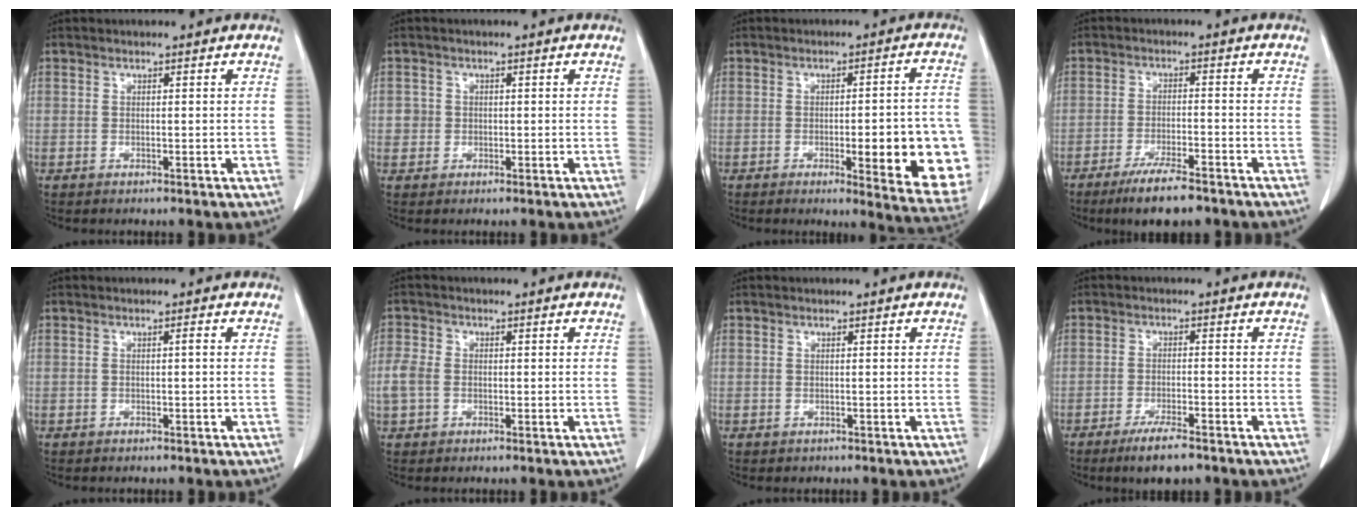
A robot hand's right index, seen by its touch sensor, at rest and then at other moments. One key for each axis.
{"total": 1.8, "fx": 0.0, "fy": 1.8, "fz": 0.2, "tx": 0.007, "ty": 0.005, "tz": -0.001}
{"total": 14.9, "fx": -3.6, "fy": 2.8, "fz": 14.2, "tx": -0.108, "ty": 0.010, "tz": -0.030}
{"total": 8.3, "fx": -6.3, "fy": 1.4, "fz": 5.2, "tx": -0.086, "ty": -0.016, "tz": -0.101}
{"total": 0.6, "fx": 0.0, "fy": 0.0, "fz": 0.6, "tx": -0.009, "ty": 0.001, "tz": -0.001}
{"total": 3.5, "fx": -0.5, "fy": 2.6, "fz": 2.2, "tx": -0.067, "ty": 0.007, "tz": -0.011}
{"total": 0.5, "fx": -0.2, "fy": 0.5, "fz": 0.0, "tx": 0.000, "ty": 0.005, "tz": -0.003}
{"total": 5.7, "fx": -4.2, "fy": 0.9, "fz": 3.8, "tx": -0.069, "ty": -0.011, "tz": -0.067}